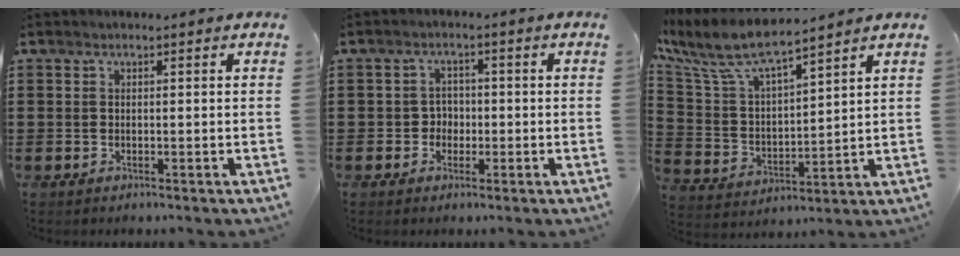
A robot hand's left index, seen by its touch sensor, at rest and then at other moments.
{"total": 2.6, "force": [-0.7, 2.3, 0.9], "torque": [-0.026, 0.005, -0.018]}
{"total": 8.4, "force": [6.9, 1.7, 4.4], "torque": [-0.116, -0.035, 0.118]}